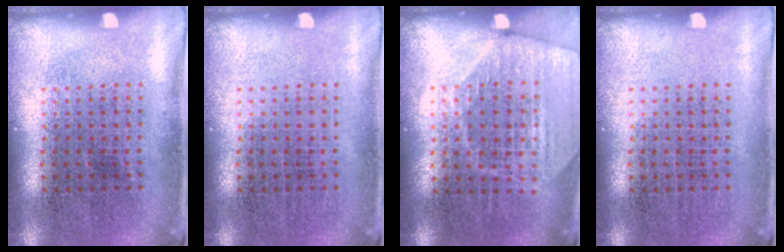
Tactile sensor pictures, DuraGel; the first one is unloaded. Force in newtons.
{"total": 0.0}
{"total": 1.8, "press": 1.6, "slide": 0.7}
{"total": 0.0}